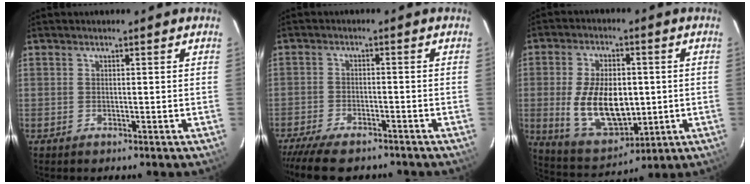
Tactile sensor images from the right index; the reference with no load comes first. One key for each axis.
{"total": 10.4, "fx": -8.8, "fy": 3.1, "fz": 4.6, "tx": -0.114, "ty": -0.029, "tz": -0.148}
{"total": 15.0, "fx": -0.8, "fy": 8.6, "fz": 12.2, "tx": -0.243, "ty": -0.010, "tz": 0.006}